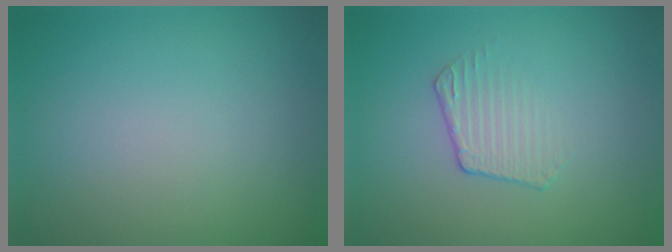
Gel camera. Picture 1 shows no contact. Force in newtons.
{"total": 1.8, "press": 0.9, "slide": 1.5}